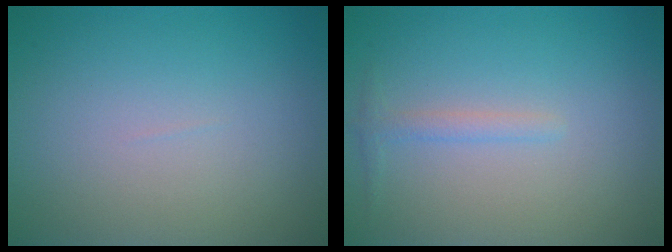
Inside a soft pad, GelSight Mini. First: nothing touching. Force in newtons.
{"total": 1.1, "press": 1.1, "slide": 0.0}